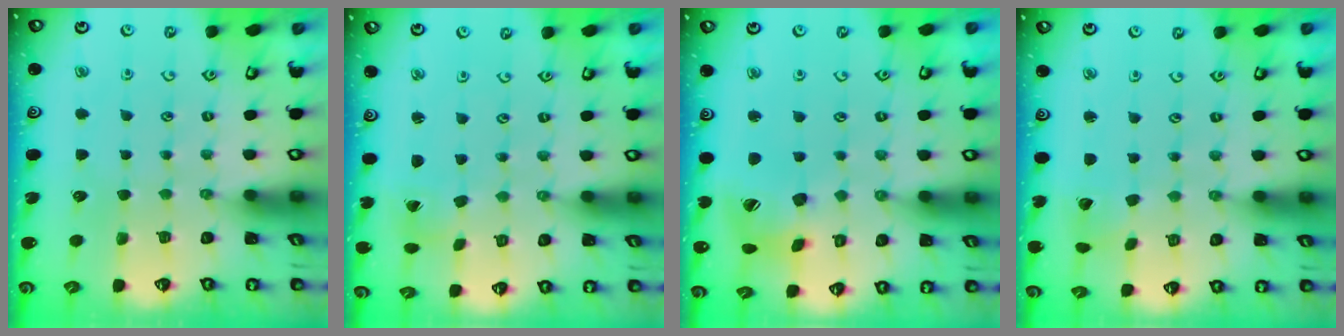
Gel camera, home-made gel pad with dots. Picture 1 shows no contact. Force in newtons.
{"total": 0.0}
{"total": 12.9, "press": 12.9, "slide": 1.0}
{"total": 2.1, "press": 2.1, "slide": 0.3}